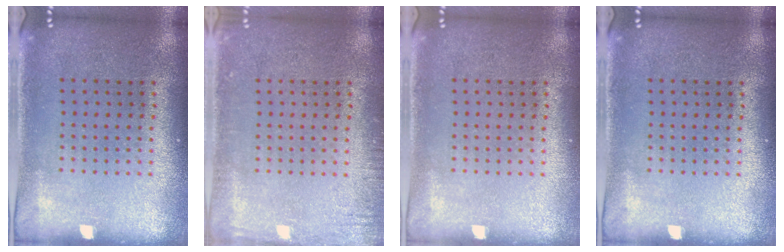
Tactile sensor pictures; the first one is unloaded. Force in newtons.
{"total": 1.7, "press": 1.7, "slide": 0.2}
{"total": 0.0}
{"total": 0.0}